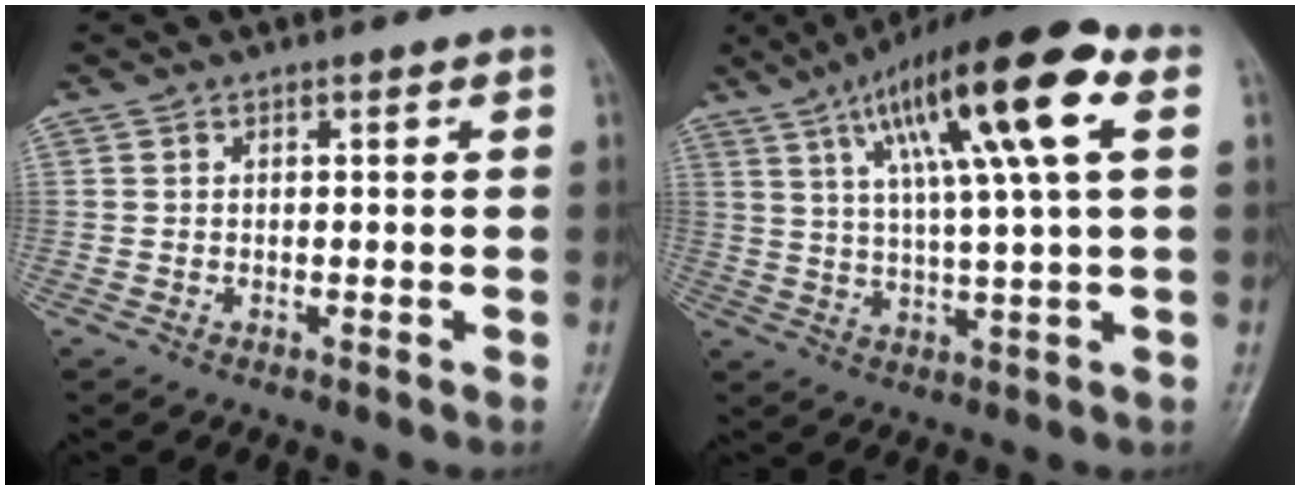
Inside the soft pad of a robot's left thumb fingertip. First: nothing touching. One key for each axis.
{"total": 18.9, "fx": 7.2, "fy": 3.0, "fz": 17.2, "tx": -0.284, "ty": 0.007, "tz": 0.114}